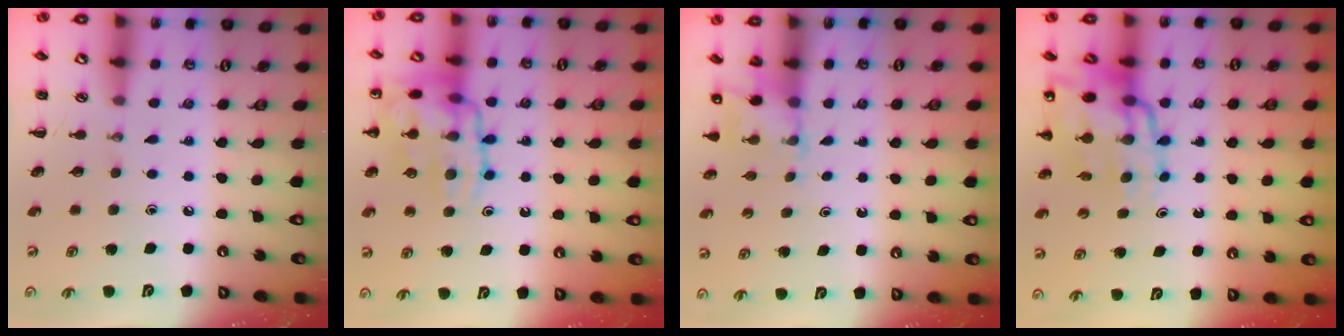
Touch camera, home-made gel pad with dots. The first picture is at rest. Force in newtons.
{"total": 17.2, "press": 17.1, "slide": 1.5}
{"total": 3.7, "press": 3.6, "slide": 0.8}
{"total": 17.6, "press": 17.0, "slide": 4.3}